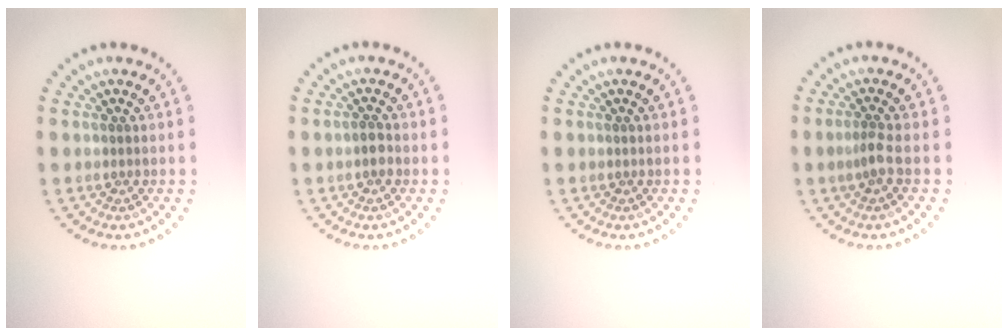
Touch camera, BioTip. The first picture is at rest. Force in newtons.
{"total": 1.2, "press": 1.1, "slide": 0.4}
{"total": 0.0}
{"total": 1.4, "press": 1.0, "slide": 0.9}